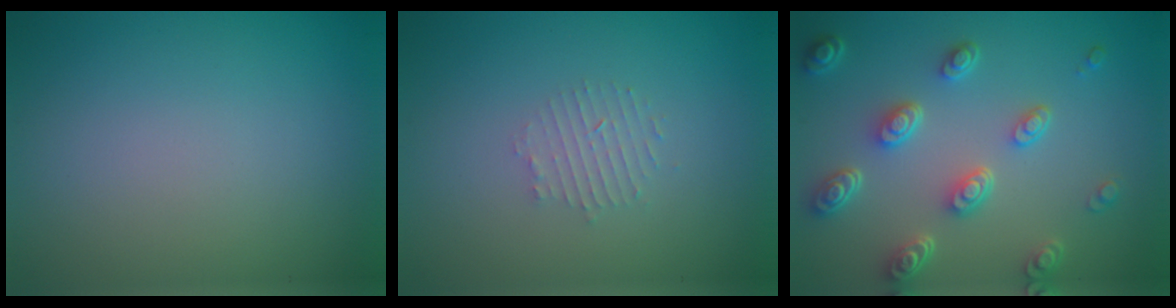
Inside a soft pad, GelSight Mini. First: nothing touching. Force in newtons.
{"total": 1.6, "press": 1.5, "slide": 0.3}
{"total": 5.2, "press": 3.9, "slide": 3.5}